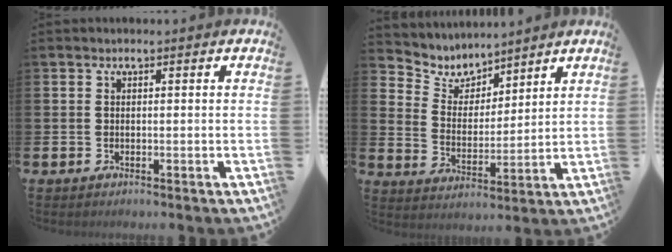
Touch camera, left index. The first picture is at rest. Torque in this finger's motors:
{"motor_torque": [-0.26, -0.11, -0.05, -0.01]}